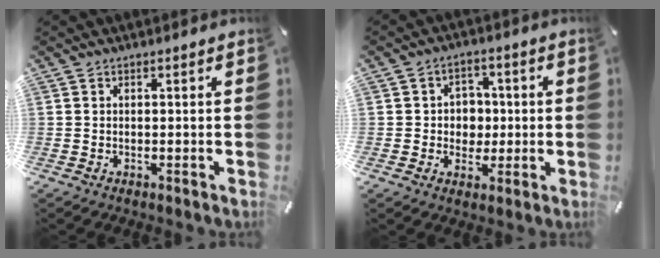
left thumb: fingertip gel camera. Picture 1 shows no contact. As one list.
[{"total": 6.2, "force": [-0.2, 5.9, 1.8], "torque": [-0.016, 0.007, -0.008]}]